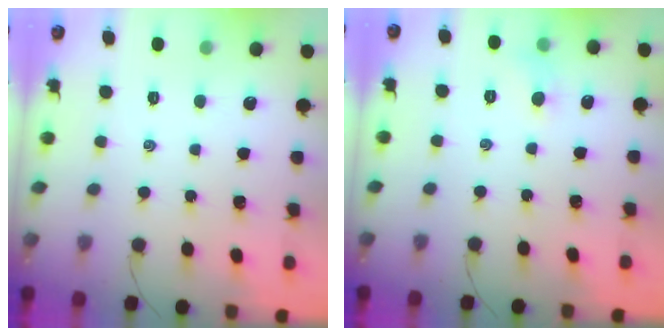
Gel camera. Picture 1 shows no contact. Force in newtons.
{"total": 4.9, "press": 4.6, "slide": 1.7}